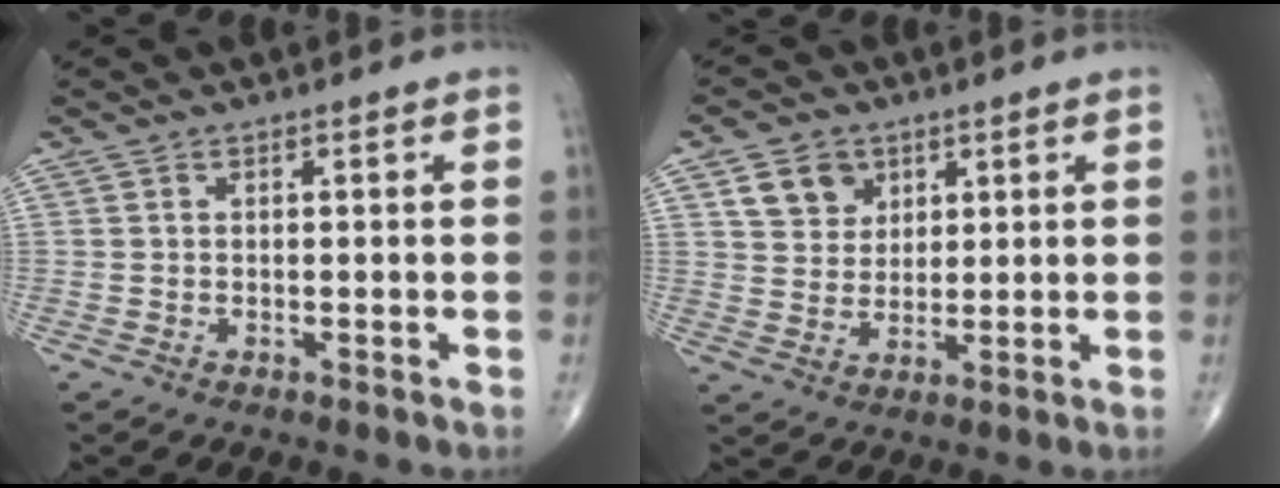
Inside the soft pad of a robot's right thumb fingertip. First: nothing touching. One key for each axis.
{"total": 7.1, "fx": 3.3, "fy": 5.7, "fz": 2.6, "tx": -0.019, "ty": -0.015, "tz": 0.061}